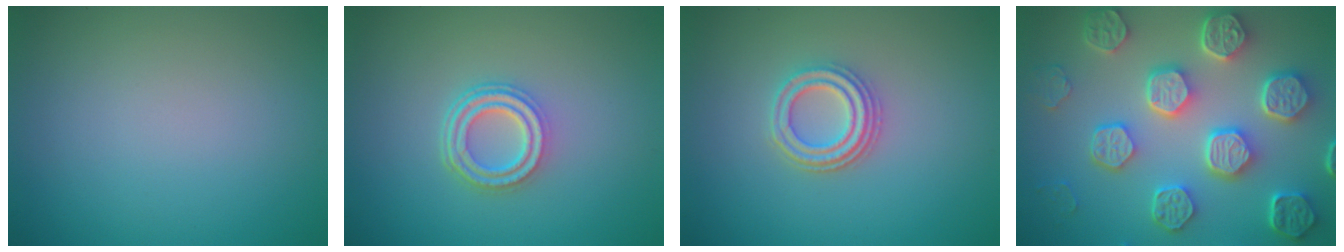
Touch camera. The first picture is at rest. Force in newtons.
{"total": 3.8, "press": 2.9, "slide": 2.6}
{"total": 3.2, "press": 2.8, "slide": 1.6}
{"total": 8.5, "press": 6.5, "slide": 5.5}